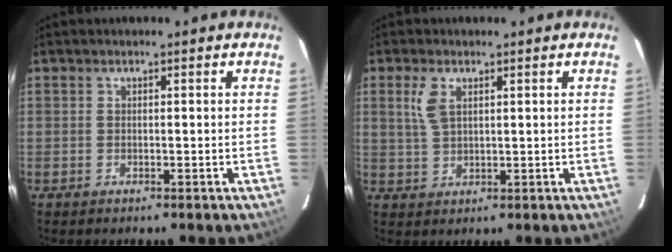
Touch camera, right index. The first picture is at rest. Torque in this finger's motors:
{"motor_torque": [0.15, 0.24, 0.31, 0.06]}